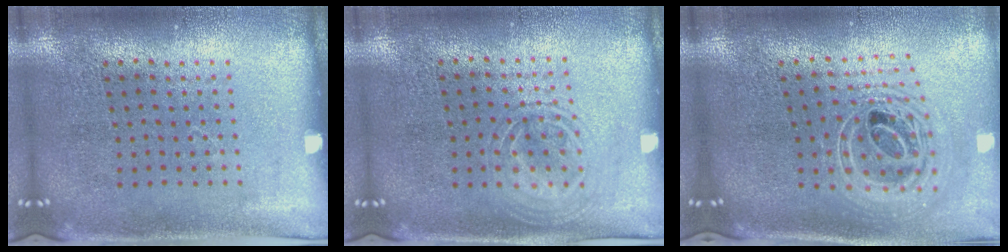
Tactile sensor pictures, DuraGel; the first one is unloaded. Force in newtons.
{"total": 1.3, "press": 1.2, "slide": 0.2}
{"total": 2.5, "press": 1.8, "slide": 1.6}